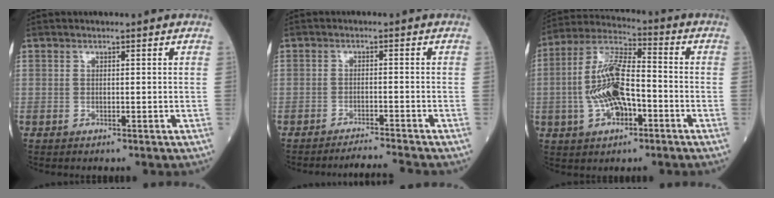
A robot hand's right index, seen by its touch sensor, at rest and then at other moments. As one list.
[{"total": 4.7, "force": [-4.4, -1.7, 0.3], "torque": [-0.003, -0.009, -0.072]}, {"total": 12.2, "force": [-2.4, 4.8, 10.9], "torque": [-0.232, 0.015, -0.044]}]